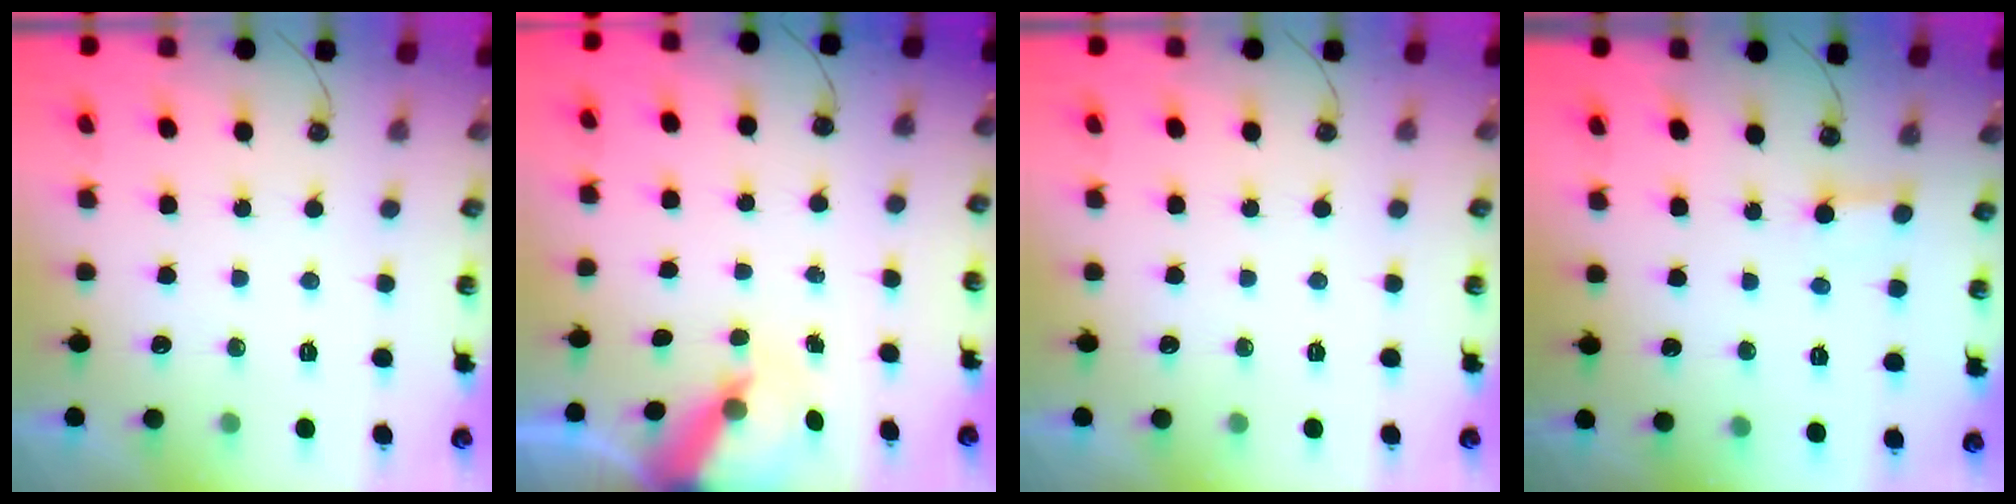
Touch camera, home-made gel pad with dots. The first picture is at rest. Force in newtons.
{"total": 7.4, "press": 7.4, "slide": 0.8}
{"total": 0.0}
{"total": 2.5, "press": 2.5, "slide": 0.1}